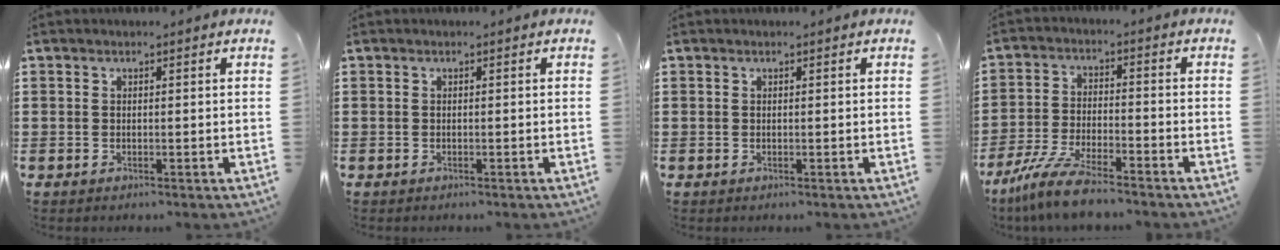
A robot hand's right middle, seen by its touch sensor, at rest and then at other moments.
{"total": 0.0}
{"total": 0.0}
{"total": 7.6, "force": [-6.6, 0.4, 3.8], "torque": [-0.089, -0.007, -0.130]}